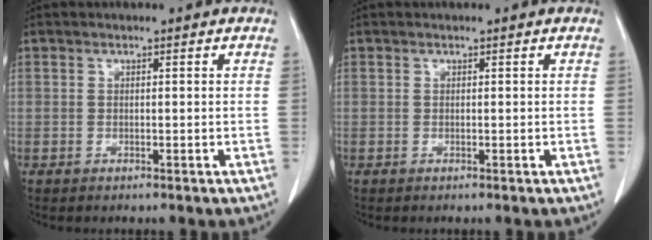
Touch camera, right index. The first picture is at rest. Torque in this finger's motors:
{"motor_torque": [0.00, 0.00, 0.00, 0.01]}